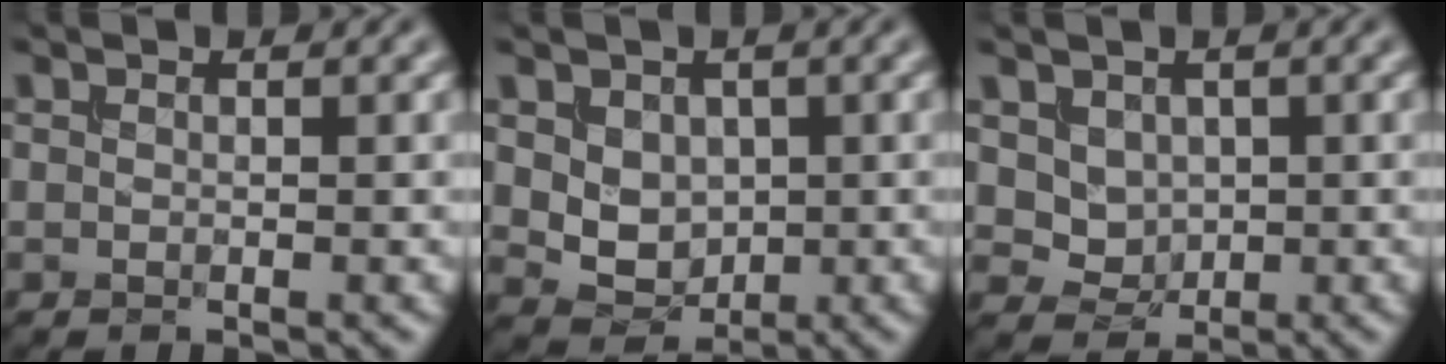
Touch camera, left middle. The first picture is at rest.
{"total": 3.3, "force": [0.6, 2.6, 1.9], "torque": [-0.041, -0.012, 0.014]}
{"total": 2.4, "force": [0.8, 1.9, 1.1], "torque": [-0.033, -0.011, 0.025]}